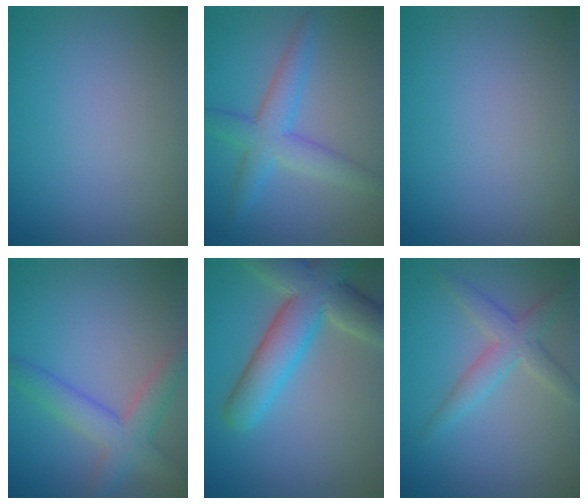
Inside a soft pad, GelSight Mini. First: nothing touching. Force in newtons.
{"total": 4.6, "press": 4.6, "slide": 0.1}
{"total": 0.0}
{"total": 4.6, "press": 4.6, "slide": 0.2}
{"total": 8.5, "press": 8.5, "slide": 0.7}
{"total": 3.3, "press": 3.3, "slide": 0.1}